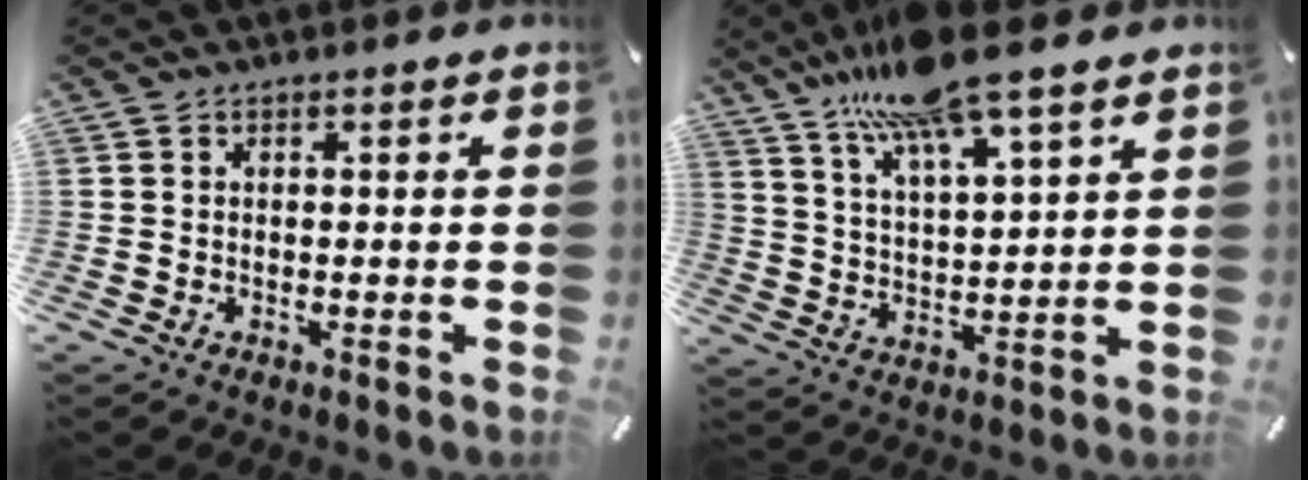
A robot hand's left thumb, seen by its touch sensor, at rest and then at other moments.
{"total": 14.6, "force": [11.7, 2.5, 8.2], "torque": [-0.167, -0.052, 0.204]}